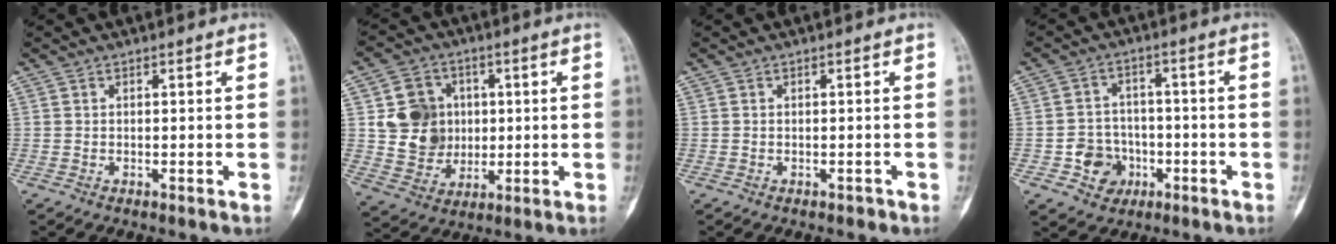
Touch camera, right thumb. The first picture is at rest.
{"total": 11.6, "force": [1.8, 10.4, 4.7], "torque": [-0.040, -0.003, 0.043]}
{"total": 0.5, "force": [-0.4, 0.3, 0.1], "torque": [0.001, 0.003, -0.007]}
{"total": 7.2, "force": [-2.6, 6.4, 2.2], "torque": [0.000, 0.024, -0.040]}